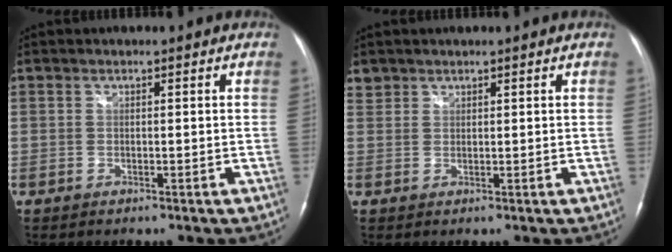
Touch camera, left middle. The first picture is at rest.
{"total": 1.6, "force": [1.3, 0.9, -0.2], "torque": [0.010, 0.009, 0.022]}